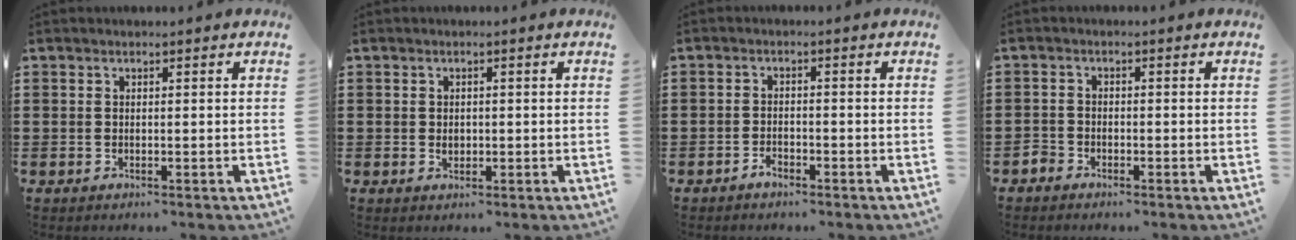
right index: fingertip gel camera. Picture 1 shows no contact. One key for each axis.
{"total": 1.4, "fx": 0.0, "fy": 1.0, "fz": 1.0, "tx": -0.020, "ty": 0.006, "tz": -0.001}
{"total": 1.7, "fx": -1.4, "fy": 0.7, "fz": 0.7, "tx": -0.016, "ty": 0.001, "tz": -0.029}
{"total": 1.8, "fx": -1.7, "fy": 0.8, "fz": 0.0, "tx": -0.006, "ty": 0.003, "tz": -0.036}